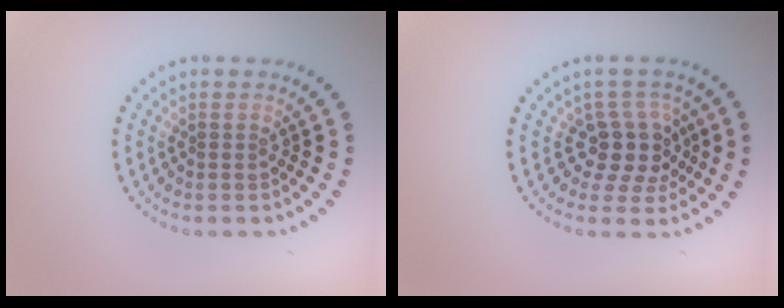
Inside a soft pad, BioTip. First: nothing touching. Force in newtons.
{"total": 3.4, "press": 2.8, "slide": 2.1}